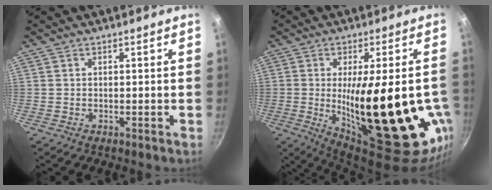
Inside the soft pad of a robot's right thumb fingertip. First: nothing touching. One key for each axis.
{"total": 28.6, "fx": -4.3, "fy": 9.8, "fz": 26.5, "tx": -0.373, "ty": -0.020, "tz": -0.040}